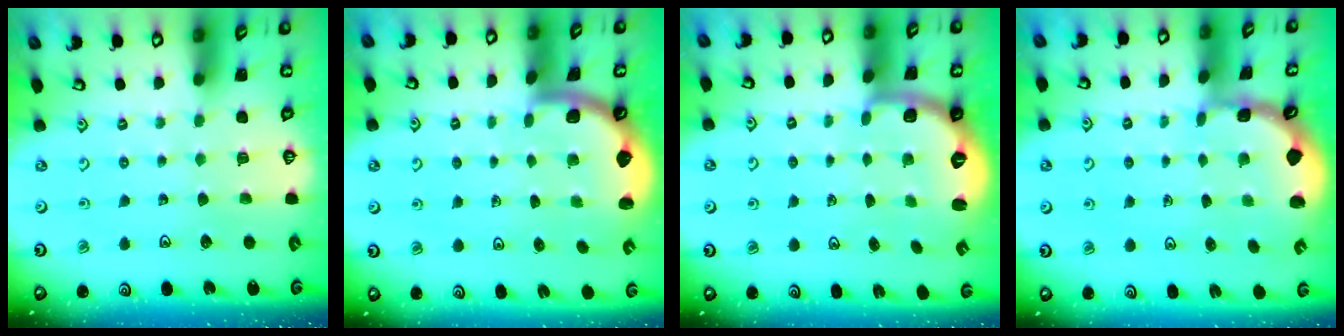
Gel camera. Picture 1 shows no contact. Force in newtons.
{"total": 1.6, "press": 1.6, "slide": 0.1}
{"total": 2.7, "press": 1.6, "slide": 2.2}
{"total": 0.8, "press": 0.8, "slide": 0.2}